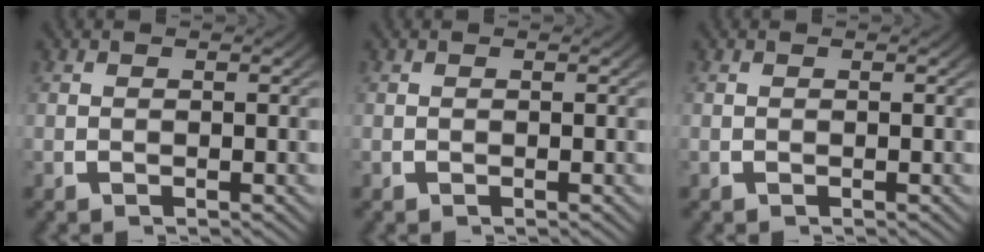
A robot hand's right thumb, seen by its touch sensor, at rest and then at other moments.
{"total": 0.0}
{"total": 0.0}